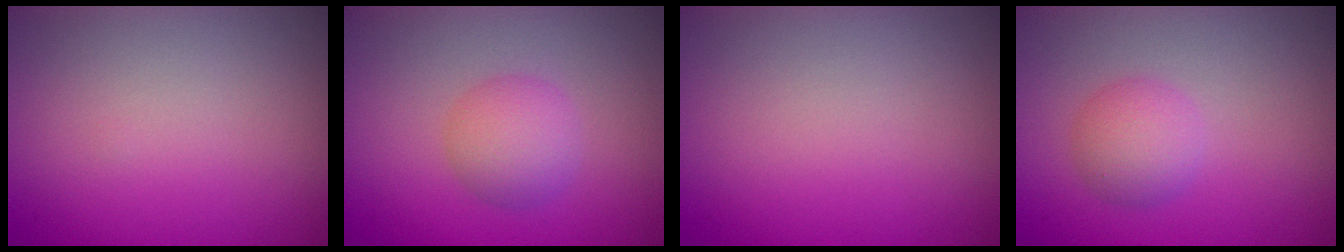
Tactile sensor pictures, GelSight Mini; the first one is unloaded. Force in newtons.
{"total": 3.0, "press": 3.0, "slide": 0.1}
{"total": 0.0}
{"total": 2.6, "press": 2.6, "slide": 0.1}